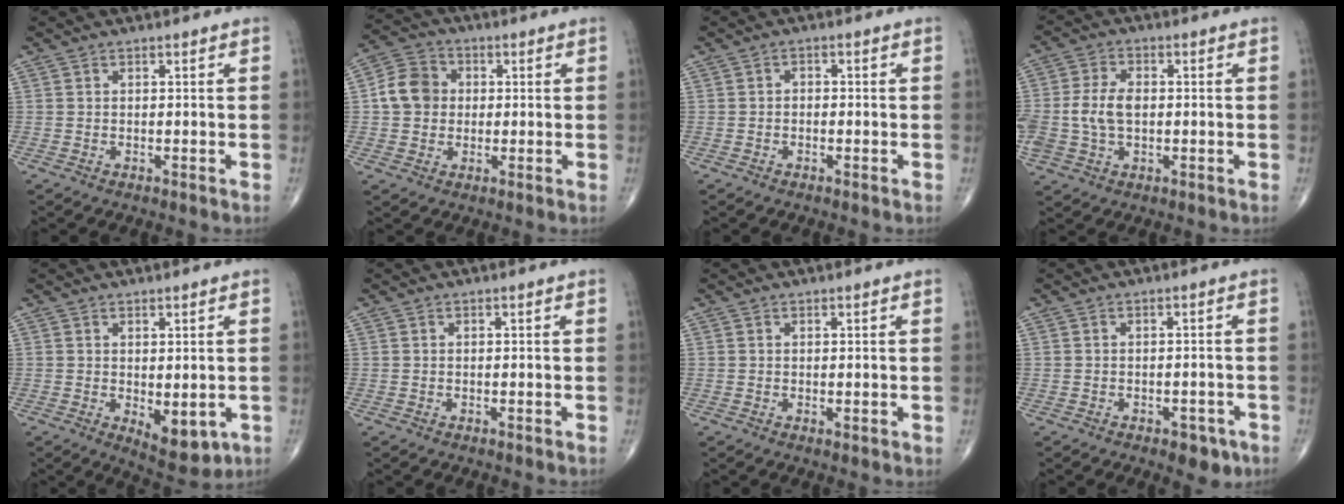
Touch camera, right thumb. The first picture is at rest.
{"total": 7.8, "force": [0.4, 6.9, 3.8], "torque": [-0.054, 0.016, -0.003]}
{"total": 1.0, "force": [-0.4, 0.8, 0.5], "torque": [0.001, 0.006, -0.012]}
{"total": 8.5, "force": [-0.4, 5.5, 6.5], "torque": [-0.144, 0.013, -0.006]}
{"total": 6.5, "force": [-1.3, 3.0, 5.7], "torque": [-0.060, -0.014, -0.005]}
{"total": 0.0}
{"total": 0.7, "force": [0.1, 0.2, 0.7], "torque": [-0.010, -0.005, 0.002]}
{"total": 4.1, "force": [-2.3, 2.1, 2.6], "torque": [-0.016, 0.009, -0.026]}